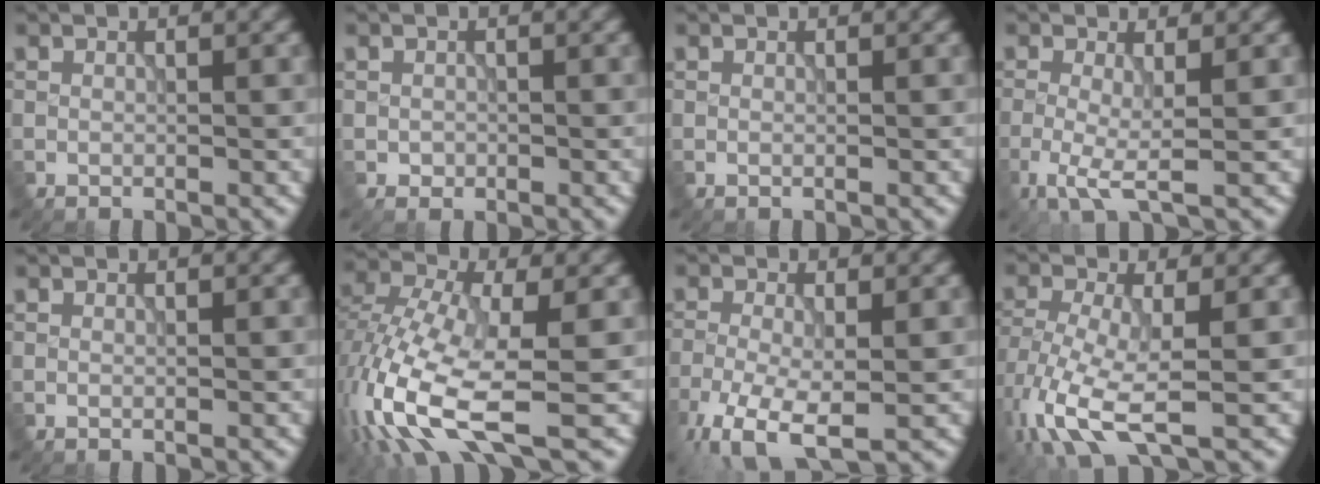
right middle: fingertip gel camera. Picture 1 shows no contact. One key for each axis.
{"total": 0.7, "fx": -0.2, "fy": 0.7, "fz": 0.0, "tx": 0.001, "ty": -0.004, "tz": -0.005}
{"total": 0.0}
{"total": 3.5, "fx": -1.2, "fy": 0.8, "fz": 3.2, "tx": -0.073, "ty": -0.009, "tz": -0.028}
{"total": 0.0}
{"total": 12.8, "fx": -5.4, "fy": 5.1, "fz": 10.4, "tx": -0.251, "ty": -0.021, "tz": -0.103}
{"total": 7.6, "fx": -4.1, "fy": 3.2, "fz": 5.6, "tx": -0.124, "ty": -0.025, "tz": -0.075}
{"total": 7.2, "fx": -2.7, "fy": 3.0, "fz": 5.9, "tx": -0.133, "ty": -0.008, "tz": -0.059}